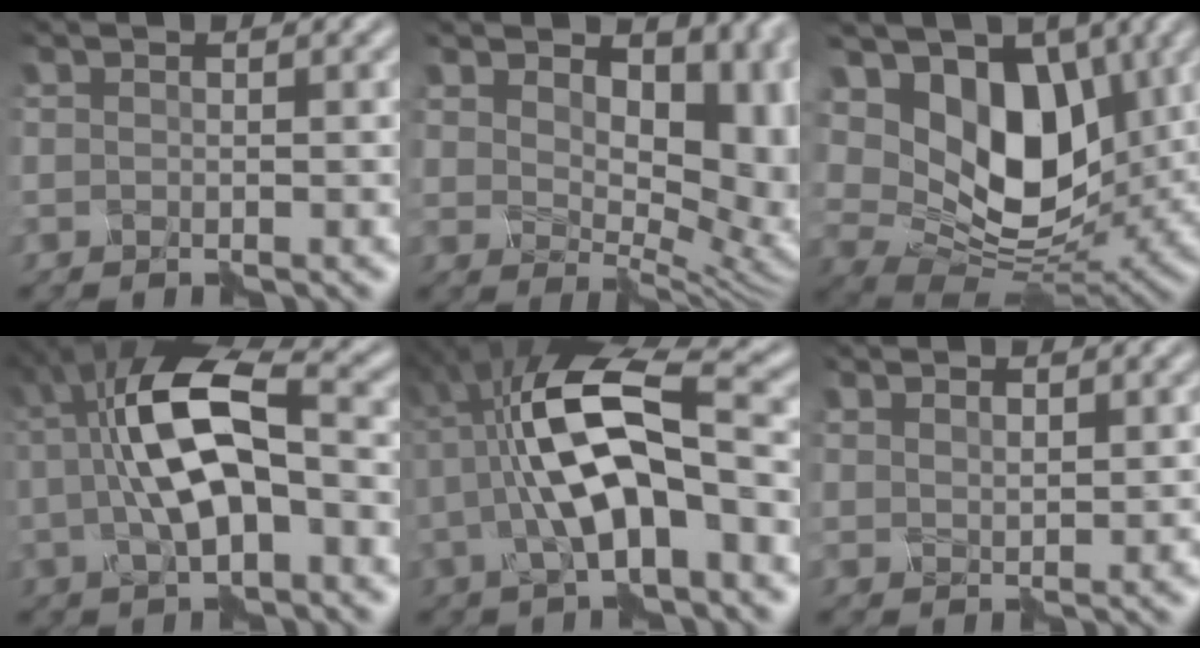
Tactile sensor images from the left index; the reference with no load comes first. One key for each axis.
{"total": 9.9, "fx": 3.8, "fy": 6.2, "fz": 6.7, "tx": -0.087, "ty": -0.016, "tz": 0.076}
{"total": 10.9, "fx": 3.6, "fy": 7.2, "fz": 7.4, "tx": -0.123, "ty": -0.004, "tz": 0.060}
{"total": 8.1, "fx": 0.3, "fy": 3.3, "fz": 7.4, "tx": -0.134, "ty": 0.025, "tz": 0.004}
{"total": 9.2, "fx": -0.5, "fy": 3.4, "fz": 8.5, "tx": -0.154, "ty": 0.027, "tz": -0.007}
{"total": 1.1, "fx": 1.0, "fy": 0.4, "fz": -0.1, "tx": 0.004, "ty": 0.002, "tz": 0.031}